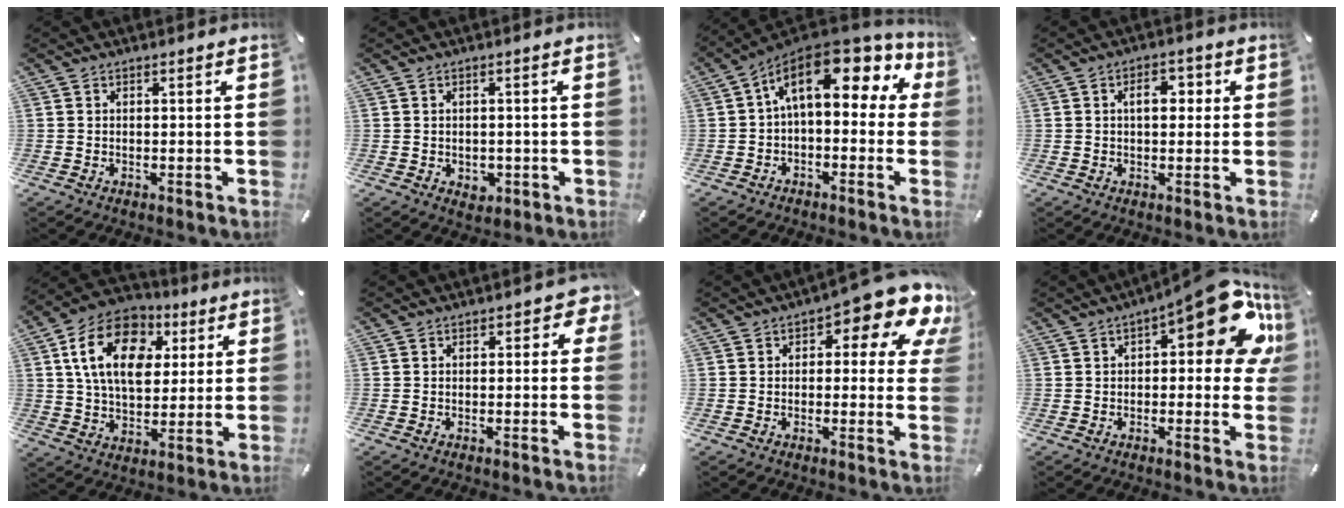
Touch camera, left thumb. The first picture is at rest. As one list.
[{"total": 2.6, "force": [-0.5, 2.4, 0.9], "torque": [-0.008, 0.001, -0.011]}, {"total": 14.3, "force": [5.9, 7.4, 10.7], "torque": [-0.171, -0.042, 0.099]}, {"total": 5.5, "force": [0.9, 3.3, 4.2], "torque": [-0.055, -0.001, 0.006]}, {"total": 17.8, "force": [5.6, 12.4, 11.5], "torque": [-0.217, -0.004, 0.099]}, {"total": 2.9, "force": [0.2, 2.0, 2.0], "torque": [-0.024, 0.003, -0.002]}, {"total": 11.8, "force": [6.4, 4.8, 8.7], "torque": [-0.114, -0.044, 0.106]}, {"total": 17.9, "force": [7.3, 7.3, 14.7], "torque": [-0.179, -0.052, 0.115]}]